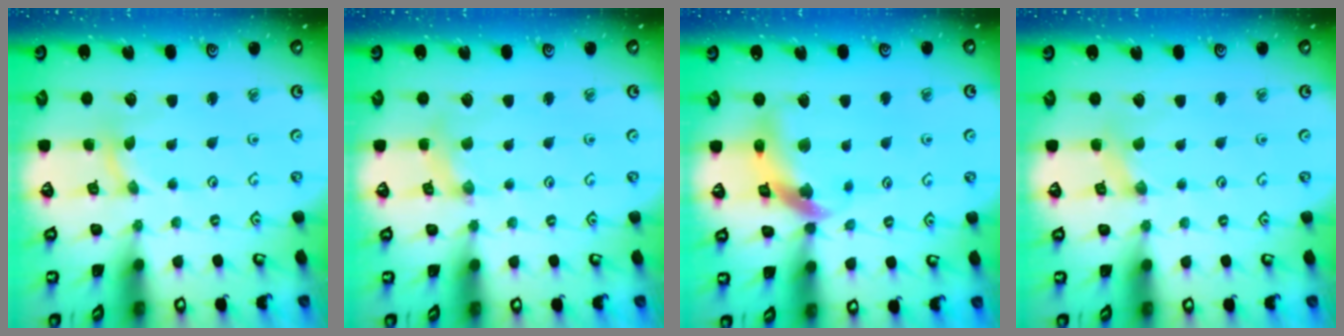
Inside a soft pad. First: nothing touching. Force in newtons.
{"total": 2.4, "press": 2.3, "slide": 0.3}
{"total": 13.8, "press": 13.7, "slide": 1.6}
{"total": 0.0}